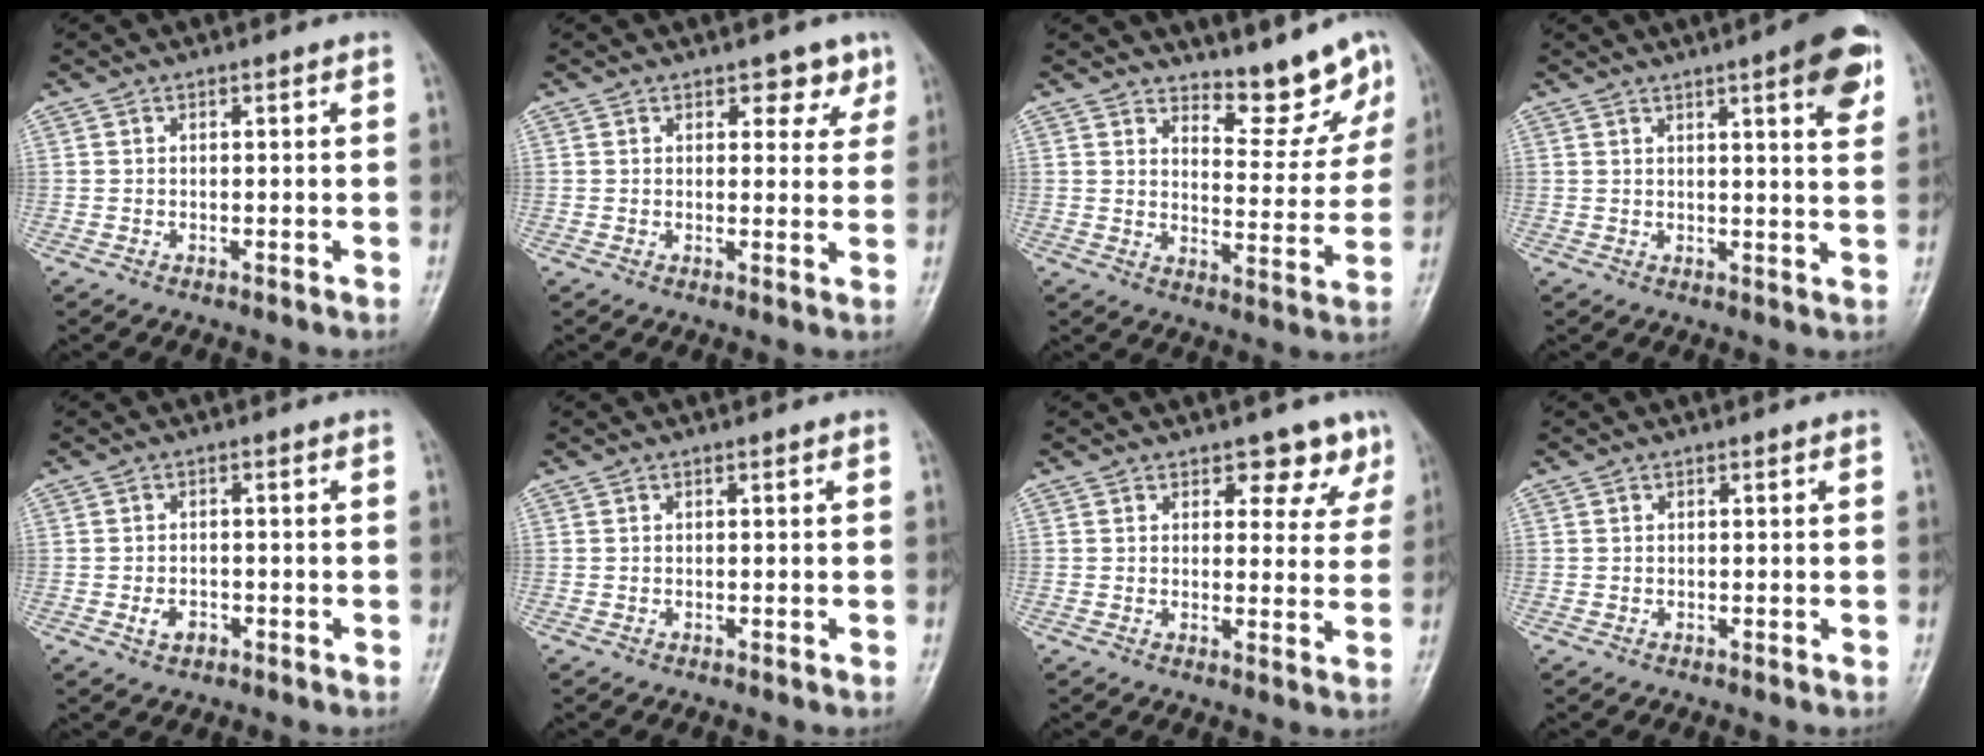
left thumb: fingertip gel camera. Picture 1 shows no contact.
{"total": 3.9, "force": [2.6, 2.5, 1.6], "torque": [0.014, -0.011, 0.030]}
{"total": 9.0, "force": [7.8, 2.8, 3.3], "torque": [-0.014, -0.069, 0.113]}
{"total": 8.7, "force": [4.4, 1.6, 7.3], "torque": [-0.082, -0.015, 0.052]}
{"total": 2.9, "force": [-1.2, 2.0, 1.6], "torque": [-0.024, 0.005, -0.018]}
{"total": 0.0}
{"total": 5.8, "force": [4.2, 3.4, 2.1], "torque": [0.009, -0.027, 0.043]}
{"total": 0.0}